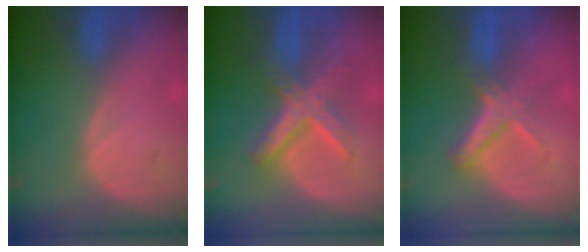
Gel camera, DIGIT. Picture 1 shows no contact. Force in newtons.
{"total": 7.3, "press": 7.3, "slide": 0.5}
{"total": 5.6, "press": 5.1, "slide": 2.3}